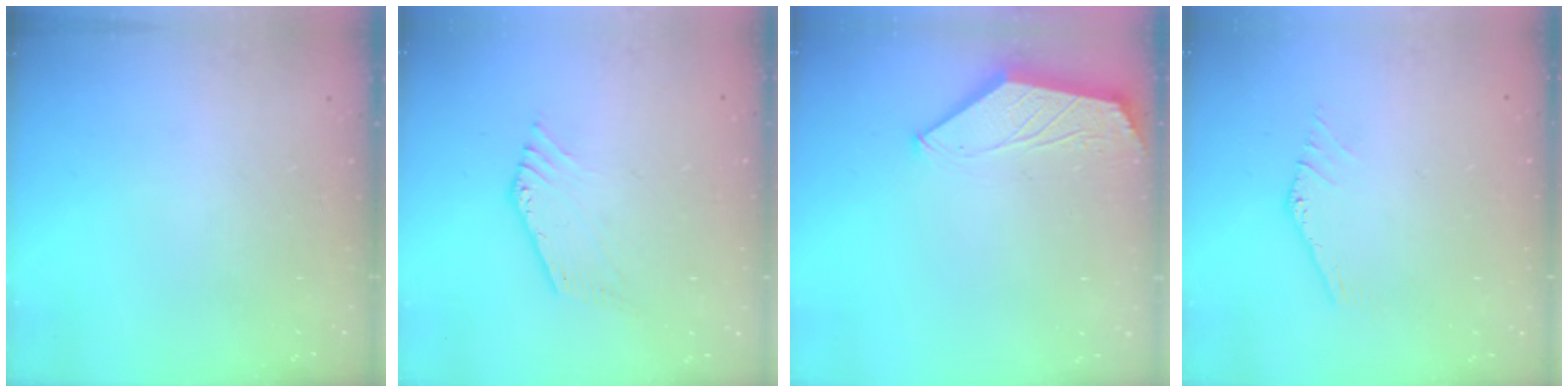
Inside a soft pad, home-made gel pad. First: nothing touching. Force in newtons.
{"total": 1.1, "press": 1.1, "slide": 0.1}
{"total": 1.5, "press": 1.5, "slide": 0.4}
{"total": 0.9, "press": 0.9, "slide": 0.1}